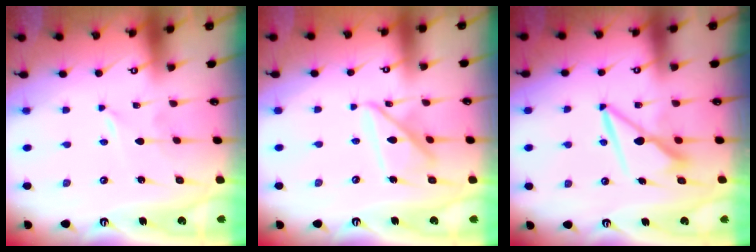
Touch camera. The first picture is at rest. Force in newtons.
{"total": 10.4, "press": 10.4, "slide": 0.9}
{"total": 9.2, "press": 9.2, "slide": 0.9}